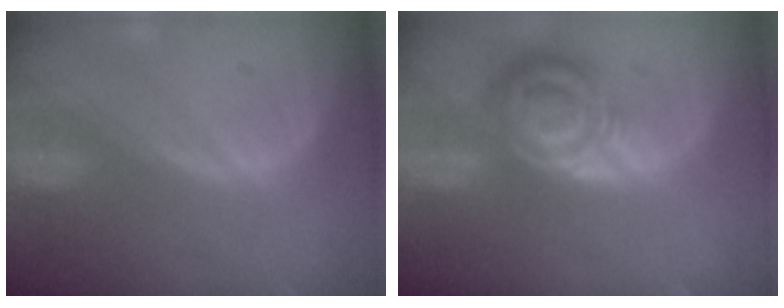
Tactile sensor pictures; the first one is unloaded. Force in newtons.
{"total": 8.4, "press": 7.3, "slide": 4.2}